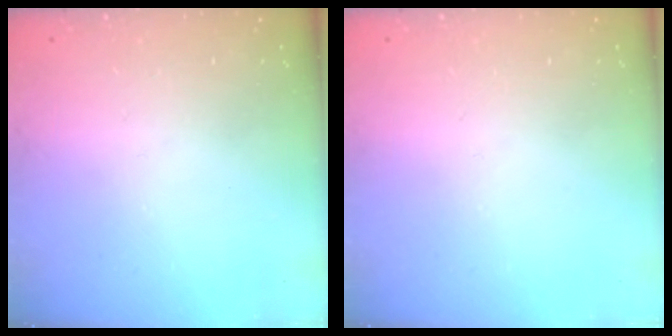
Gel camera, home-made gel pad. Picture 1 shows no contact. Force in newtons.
{"total": 0.0}